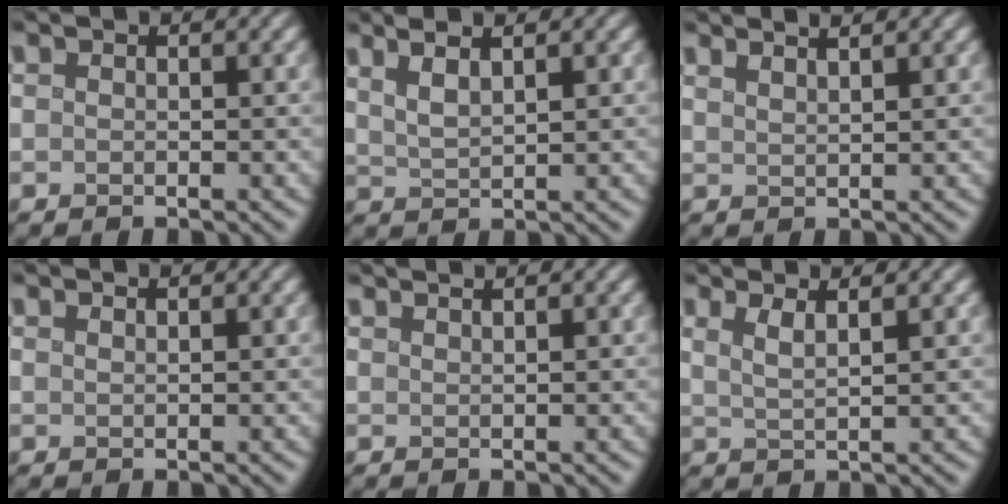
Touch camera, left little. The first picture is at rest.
{"total": 2.5, "force": [1.4, 0.5, 2.0], "torque": [-0.046, 0.006, 0.034]}
{"total": 2.4, "force": [2.0, 0.6, 1.2], "torque": [0.003, 0.017, 0.011]}
{"total": 0.7, "force": [0.6, 0.2, 0.2], "torque": [0.001, 0.003, 0.005]}
{"total": 2.2, "force": [1.9, 0.5, 0.9], "torque": [0.010, 0.011, 0.004]}
{"total": 1.6, "force": [0.8, 0.2, 1.3], "torque": [-0.029, -0.002, 0.022]}